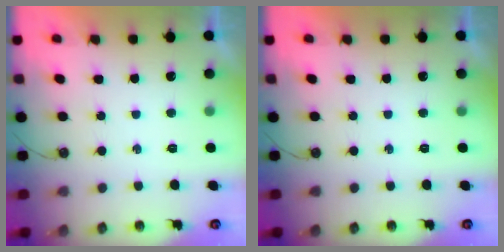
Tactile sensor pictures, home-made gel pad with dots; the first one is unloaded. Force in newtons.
{"total": 0.0}